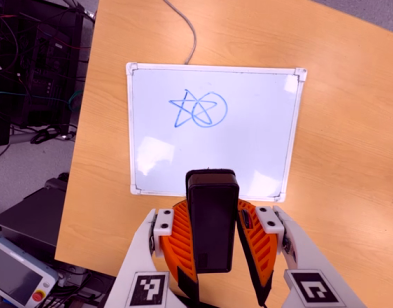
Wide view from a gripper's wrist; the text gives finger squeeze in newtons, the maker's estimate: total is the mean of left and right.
{"total": 8.8, "left": 7.4, "right": 10.2}